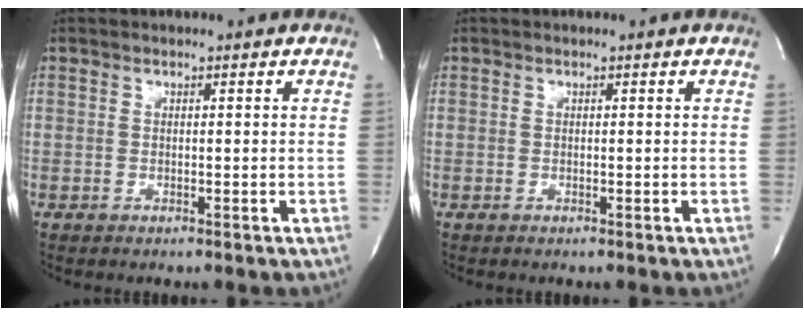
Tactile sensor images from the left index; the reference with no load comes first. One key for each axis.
{"total": 0.0}